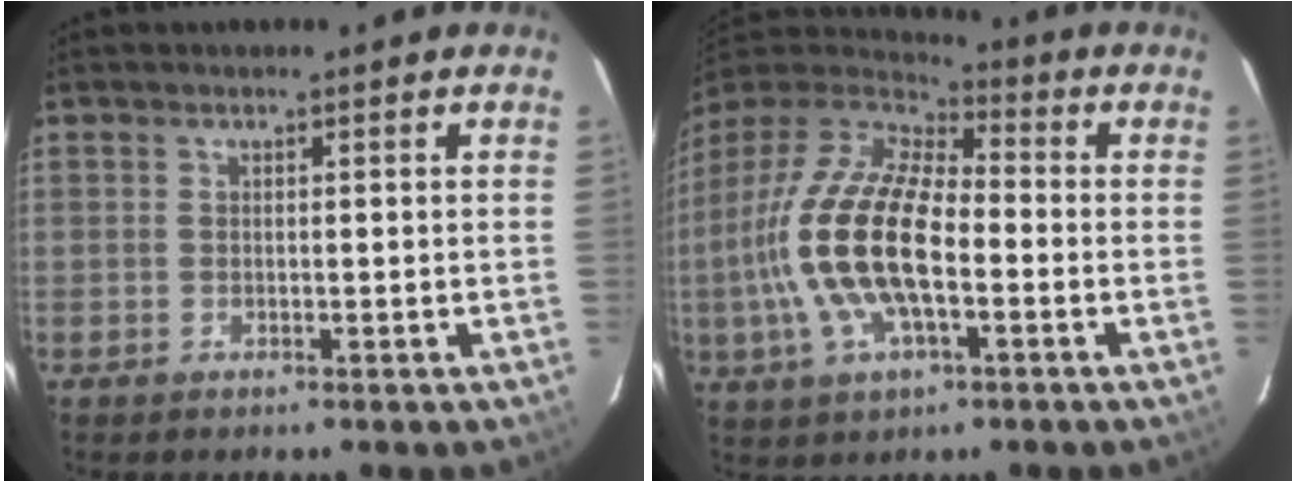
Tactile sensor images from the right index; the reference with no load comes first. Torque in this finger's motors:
{"motor_torque": [1.27, -0.56, 1.05, 0.21]}